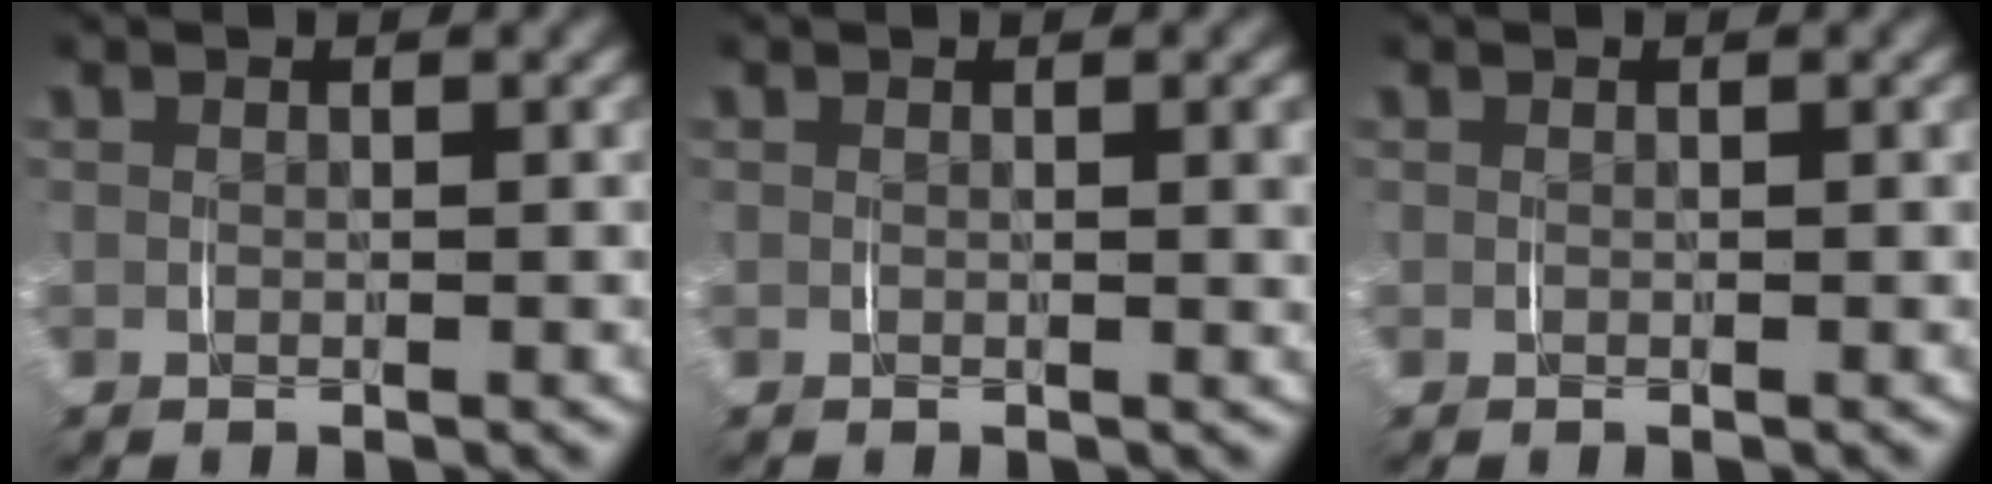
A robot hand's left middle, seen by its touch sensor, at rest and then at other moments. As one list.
[{"total": 1.0, "force": [0.3, -0.1, 1.0], "torque": [-0.008, -0.001, 0.004]}, {"total": 0.0}]